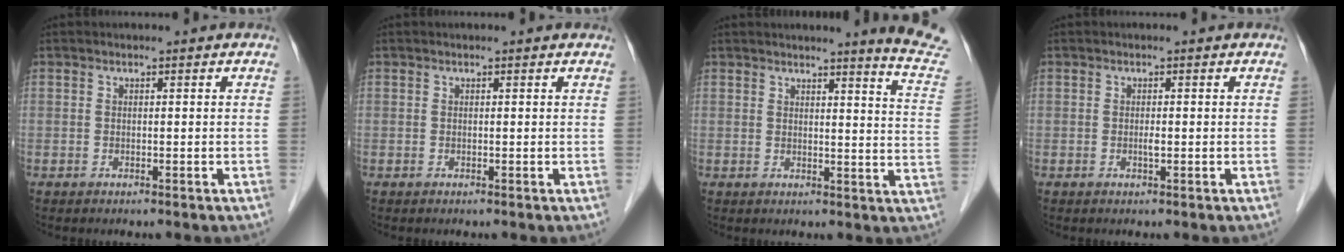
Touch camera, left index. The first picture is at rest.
{"total": 0.6, "force": [0.6, 0.2, 0.1], "torque": [-0.008, 0.006, 0.004]}
{"total": 9.9, "force": [9.4, -1.4, 2.4], "torque": [-0.023, -0.086, 0.085]}
{"total": 0.7, "force": [-0.1, 0.1, 0.7], "torque": [-0.014, -0.001, -0.002]}